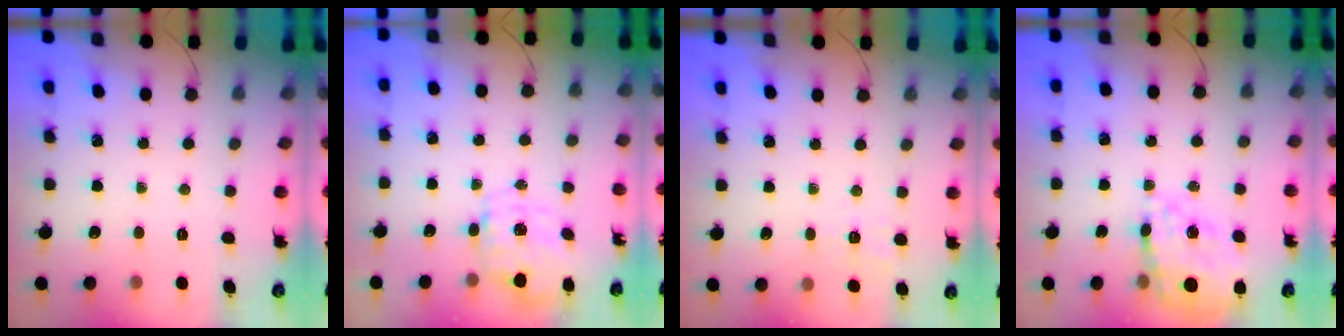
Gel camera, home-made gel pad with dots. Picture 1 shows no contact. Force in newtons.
{"total": 2.7, "press": 2.6, "slide": 0.8}
{"total": 1.9, "press": 0.5, "slide": 1.9}
{"total": 16.6, "press": 16.3, "slide": 3.3}